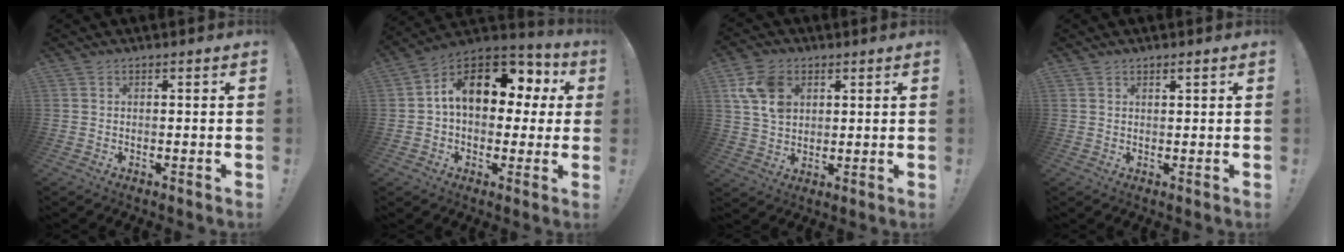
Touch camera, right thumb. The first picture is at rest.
{"total": 15.8, "force": [5.1, 9.9, 11.1], "torque": [-0.164, -0.016, 0.090]}
{"total": 11.3, "force": [4.4, 8.3, 6.2], "torque": [-0.119, -0.003, 0.086]}
{"total": 1.2, "force": [0.9, 0.4, 0.6], "torque": [-0.006, -0.002, 0.016]}